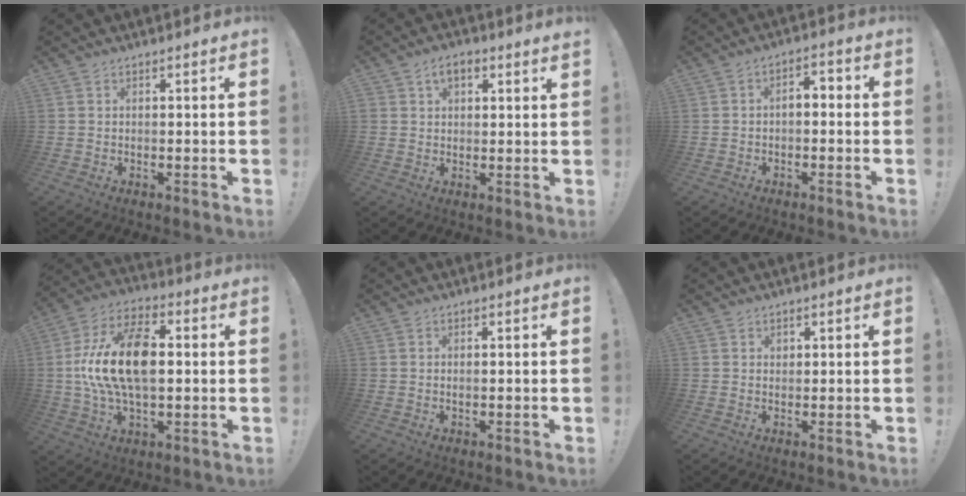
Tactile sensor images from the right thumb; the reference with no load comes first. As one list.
[{"total": 4.3, "force": [2.1, 2.5, 2.8], "torque": [-0.051, 0.003, 0.040]}, {"total": 3.8, "force": [-1.5, 2.3, 2.7], "torque": [-0.038, 0.008, -0.029]}, {"total": 19.5, "force": [0.5, 11.3, 15.9], "torque": [-0.300, 0.009, 0.007]}, {"total": 0.8, "force": [-0.2, 0.2, 0.8], "torque": [-0.016, 0.001, -0.003]}, {"total": 0.5, "force": [0.4, 0.3, 0.0], "torque": [0.007, -0.002, 0.006]}]